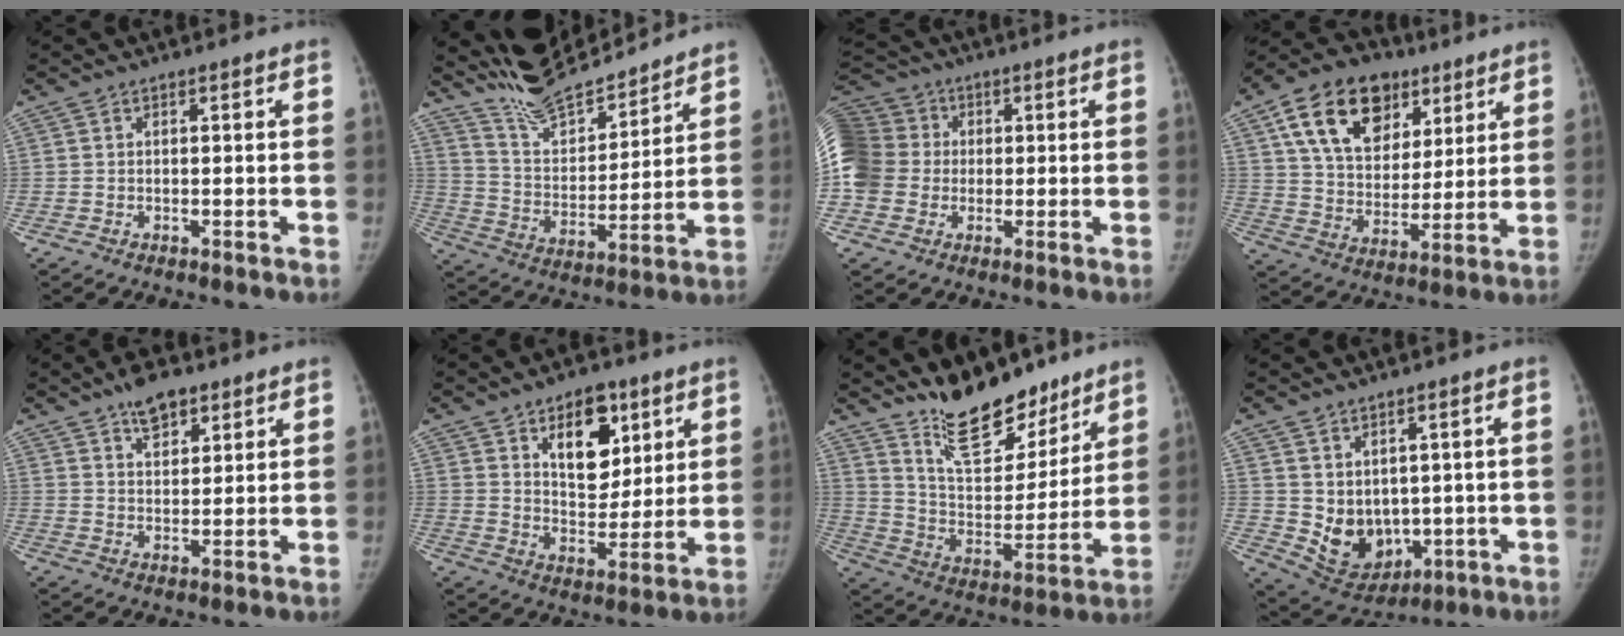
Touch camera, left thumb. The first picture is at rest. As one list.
[{"total": 15.4, "force": [14.3, 3.5, 4.2], "torque": [-0.043, -0.082, 0.262]}, {"total": 16.1, "force": [0.4, 14.3, 7.4], "torque": [-0.179, 0.041, 0.005]}, {"total": 20.0, "force": [9.7, 13.4, 11.1], "torque": [-0.153, -0.019, 0.162]}, {"total": 6.8, "force": [4.6, 3.4, 3.6], "torque": [-0.030, -0.024, 0.073]}, {"total": 12.8, "force": [6.3, 7.7, 8.0], "torque": [-0.072, -0.036, 0.104]}, {"total": 17.6, "force": [14.1, 7.1, 7.8], "torque": [-0.068, -0.101, 0.238]}, {"total": 9.6, "force": [0.5, 7.7, 5.7], "torque": [-0.059, -0.021, 0.041]}]